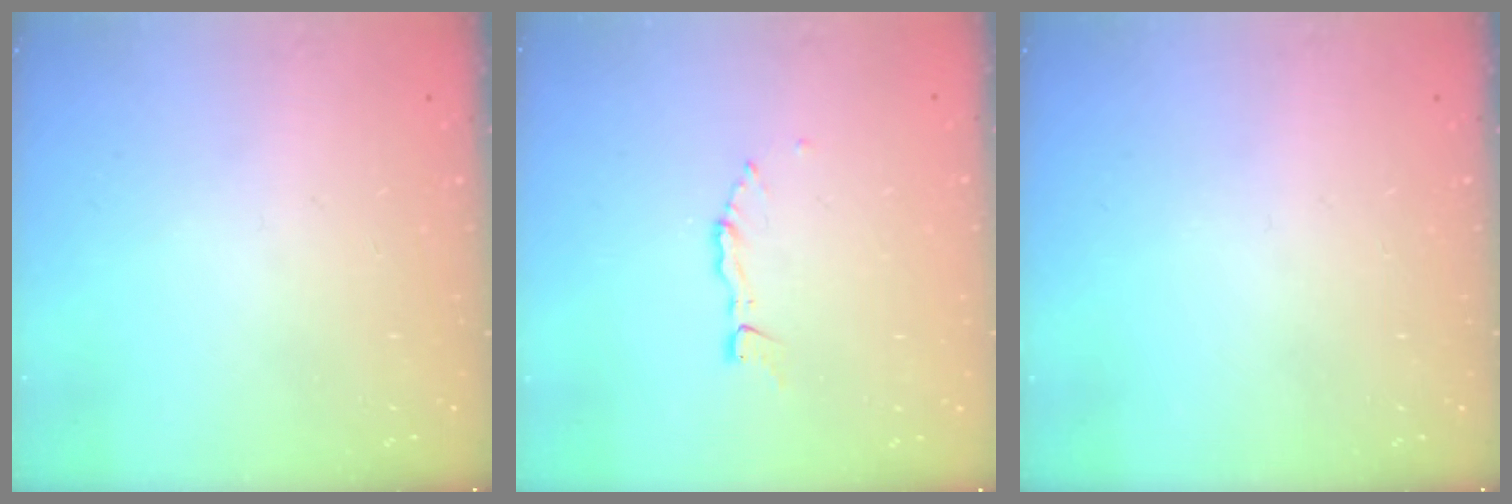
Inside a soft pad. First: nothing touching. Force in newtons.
{"total": 1.9, "press": 1.9, "slide": 0.2}
{"total": 0.0}